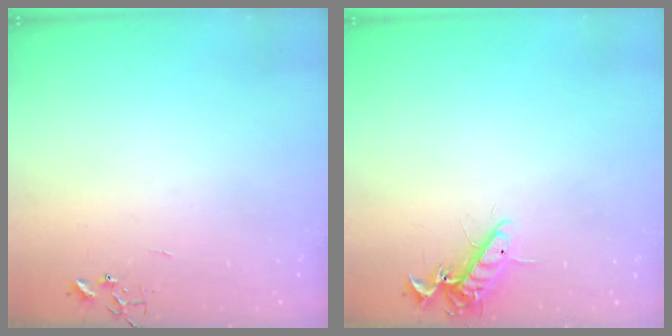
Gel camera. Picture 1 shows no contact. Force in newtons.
{"total": 10.7, "press": 10.5, "slide": 1.7}